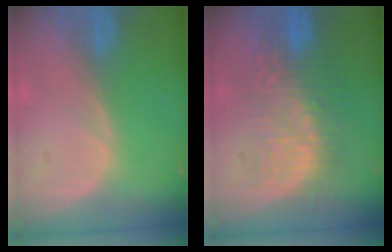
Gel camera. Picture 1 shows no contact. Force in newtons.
{"total": 9.0, "press": 8.8, "slide": 1.6}